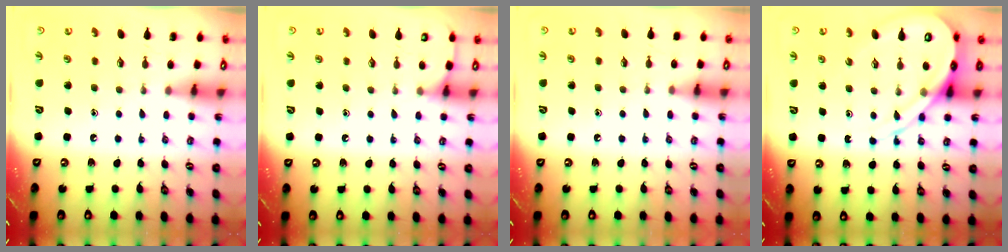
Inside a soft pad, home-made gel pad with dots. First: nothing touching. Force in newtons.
{"total": 5.0, "press": 5.0, "slide": 0.7}
{"total": 3.1, "press": 3.1, "slide": 0.6}
{"total": 13.7, "press": 13.6, "slide": 1.4}